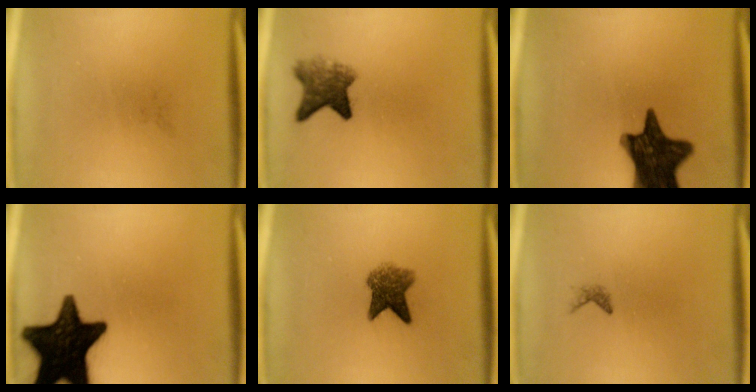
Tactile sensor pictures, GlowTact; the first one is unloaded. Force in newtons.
{"total": 5.7}
{"total": 14.9}
{"total": 18.2}
{"total": 5.5}
{"total": 0.6}